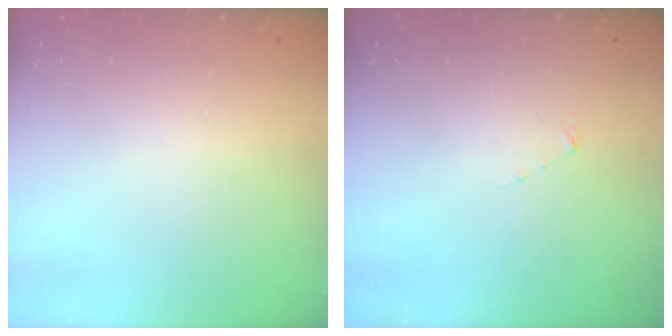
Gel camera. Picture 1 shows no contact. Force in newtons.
{"total": 3.1, "press": 3.1, "slide": 0.3}